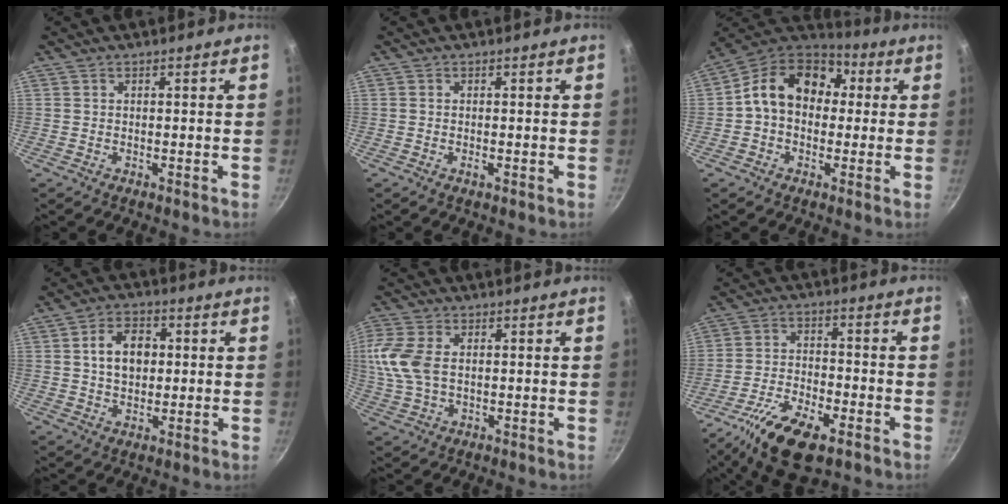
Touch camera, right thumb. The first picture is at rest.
{"total": 0.8, "force": [-0.3, 0.3, 0.7], "torque": [-0.013, 0.001, -0.005]}
{"total": 15.0, "force": [2.1, 11.5, 9.4], "torque": [-0.119, 0.034, 0.014]}
{"total": 8.0, "force": [1.1, 5.8, 5.5], "torque": [-0.069, 0.011, 0.015]}
{"total": 9.5, "force": [1.1, 6.0, 7.3], "torque": [-0.161, 0.007, 0.020]}
{"total": 13.8, "force": [-7.9, 5.7, 9.8], "torque": [-0.175, 0.028, -0.145]}